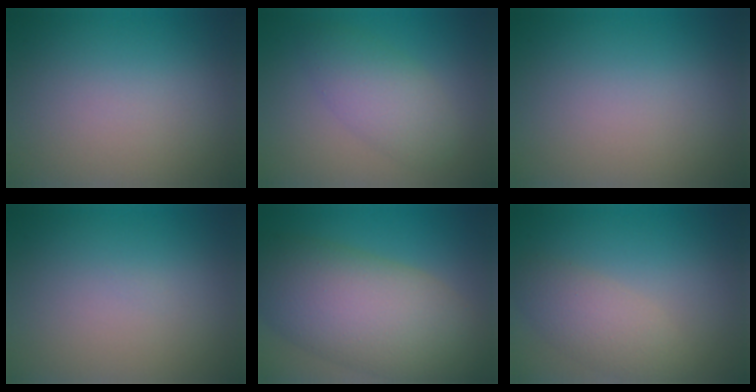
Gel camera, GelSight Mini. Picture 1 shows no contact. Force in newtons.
{"total": 3.7, "press": 3.7, "slide": 0.1}
{"total": 0.0}
{"total": 0.0}
{"total": 11.6, "press": 11.6, "slide": 0.5}
{"total": 3.6, "press": 3.6, "slide": 0.3}